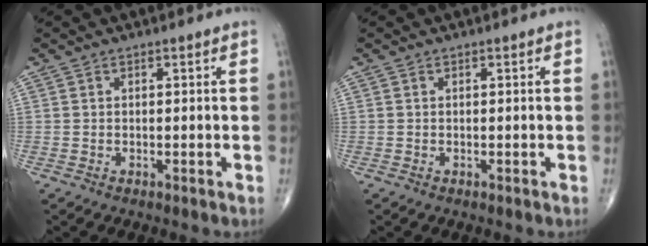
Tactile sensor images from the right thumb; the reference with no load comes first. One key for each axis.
{"total": 0.0}